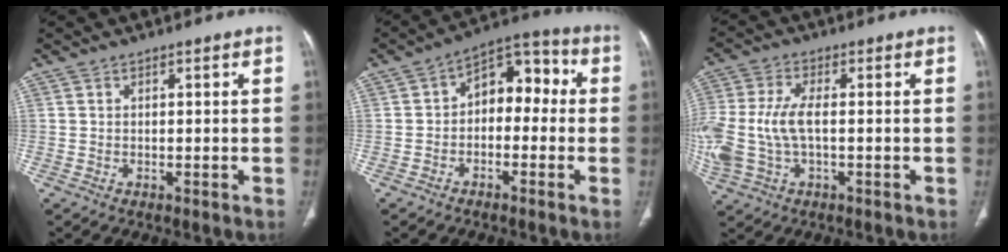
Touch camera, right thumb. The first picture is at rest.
{"total": 9.8, "force": [-0.4, 6.5, 7.3], "torque": [-0.065, 0.047, -0.023]}
{"total": 12.1, "force": [-0.9, 6.4, 10.2], "torque": [-0.257, 0.011, -0.012]}